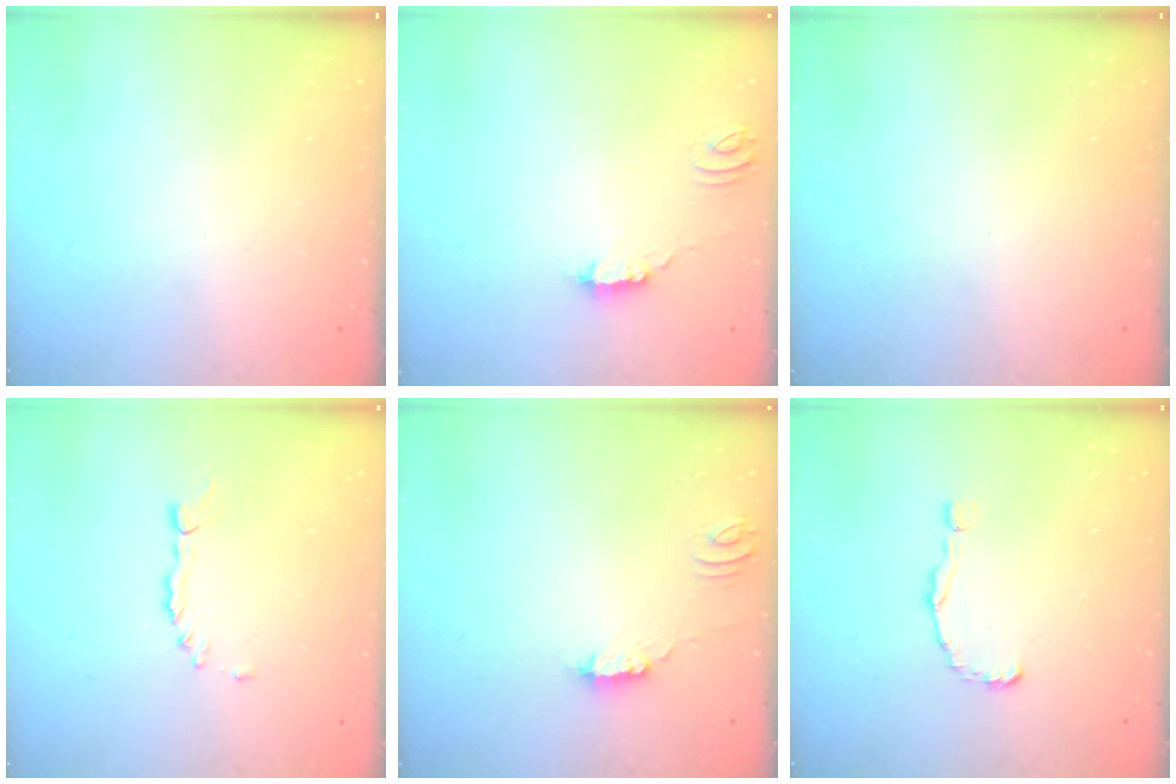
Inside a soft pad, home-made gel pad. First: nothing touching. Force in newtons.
{"total": 4.9, "press": 4.8, "slide": 0.5}
{"total": 0.0}
{"total": 2.3, "press": 2.3, "slide": 0.2}
{"total": 4.9, "press": 4.8, "slide": 0.5}
{"total": 1.5, "press": 1.5, "slide": 0.1}